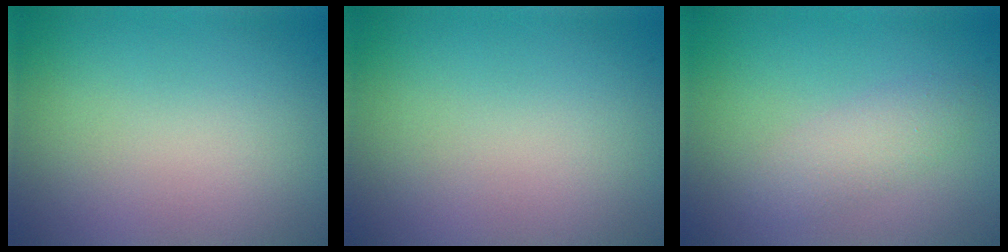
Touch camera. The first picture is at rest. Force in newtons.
{"total": 0.0}
{"total": 2.2, "press": 2.2, "slide": 0.2}